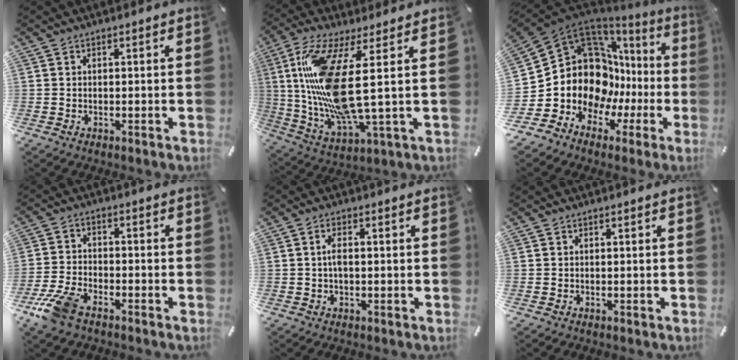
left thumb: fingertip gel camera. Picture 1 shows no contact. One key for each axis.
{"total": 20.2, "fx": 3.7, "fy": 5.2, "fz": 19.2, "tx": -0.417, "ty": -0.031, "tz": 0.053}
{"total": 15.6, "fx": 2.3, "fy": 13.5, "fz": 7.5, "tx": -0.141, "ty": -0.061, "tz": 0.058}
{"total": 8.2, "fx": -5.4, "fy": 3.7, "fz": 4.9, "tx": -0.122, "ty": 0.008, "tz": -0.107}
{"total": 2.9, "fx": 0.0, "fy": 1.2, "fz": 2.6, "tx": -0.050, "ty": 0.002, "tz": -0.001}
{"total": 0.0}